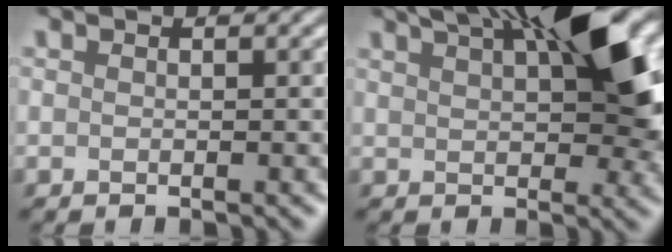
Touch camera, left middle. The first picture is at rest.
{"total": 9.9, "force": [4.3, 2.9, 8.4], "torque": [-0.118, 0.025, 0.070]}